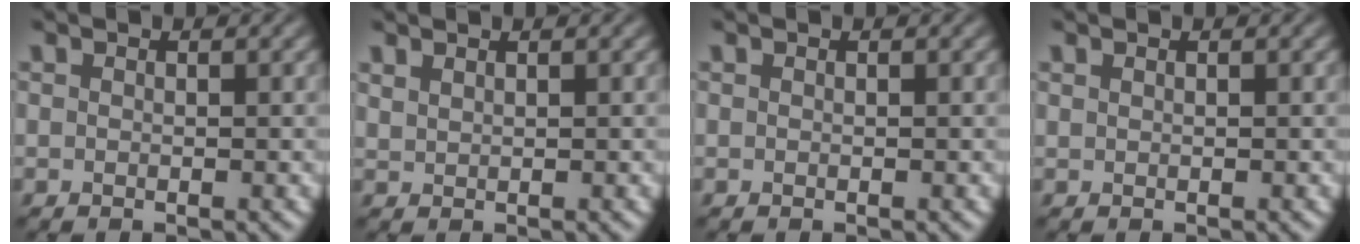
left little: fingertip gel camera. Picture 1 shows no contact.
{"total": 0.9, "force": [0.8, 0.2, 0.2], "torque": [-0.008, 0.000, 0.021]}
{"total": 0.0}
{"total": 0.0}